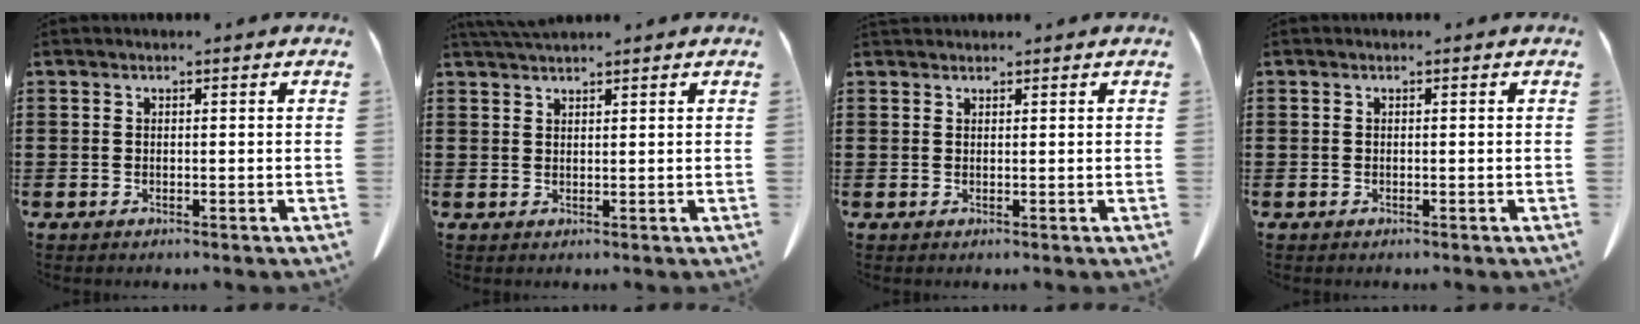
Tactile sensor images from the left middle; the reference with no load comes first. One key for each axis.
{"total": 2.4, "fx": 2.2, "fy": 0.3, "fz": 0.9, "tx": -0.023, "ty": 0.001, "tz": 0.042}
{"total": 0.9, "fx": 0.9, "fy": 0.2, "fz": 0.0, "tx": -0.003, "ty": -0.001, "tz": 0.018}
{"total": 0.0}